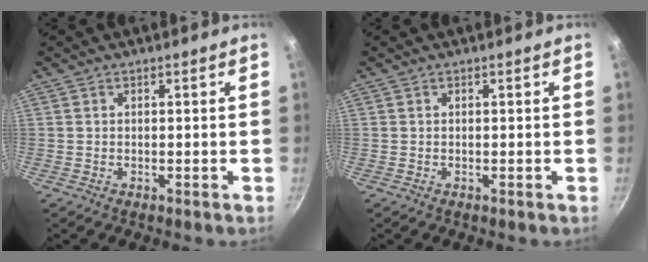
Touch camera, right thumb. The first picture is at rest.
{"total": 0.0}